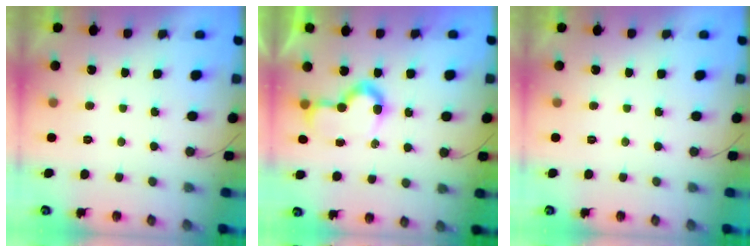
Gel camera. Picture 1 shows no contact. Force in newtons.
{"total": 8.5, "press": 8.5, "slide": 0.2}
{"total": 0.0}